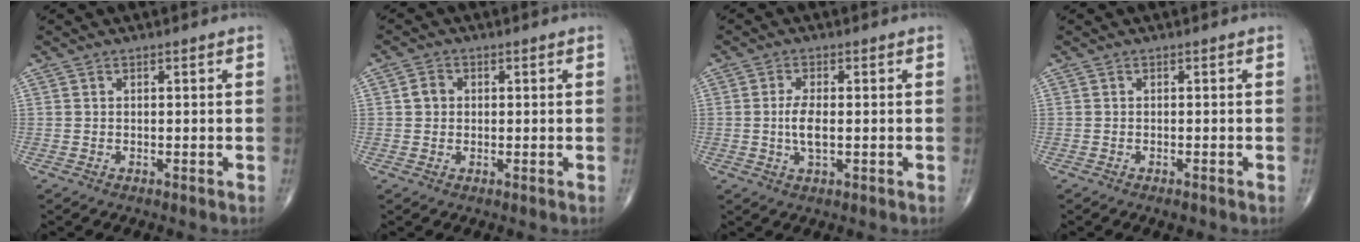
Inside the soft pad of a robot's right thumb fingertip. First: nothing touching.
{"total": 2.5, "force": [0.3, 2.2, 1.1], "torque": [-0.011, 0.005, 0.002]}
{"total": 4.3, "force": [-0.3, 1.6, 4.0], "torque": [-0.081, -0.004, -0.008]}
{"total": 1.2, "force": [-0.8, 0.3, 0.8], "torque": [-0.014, 0.000, -0.012]}